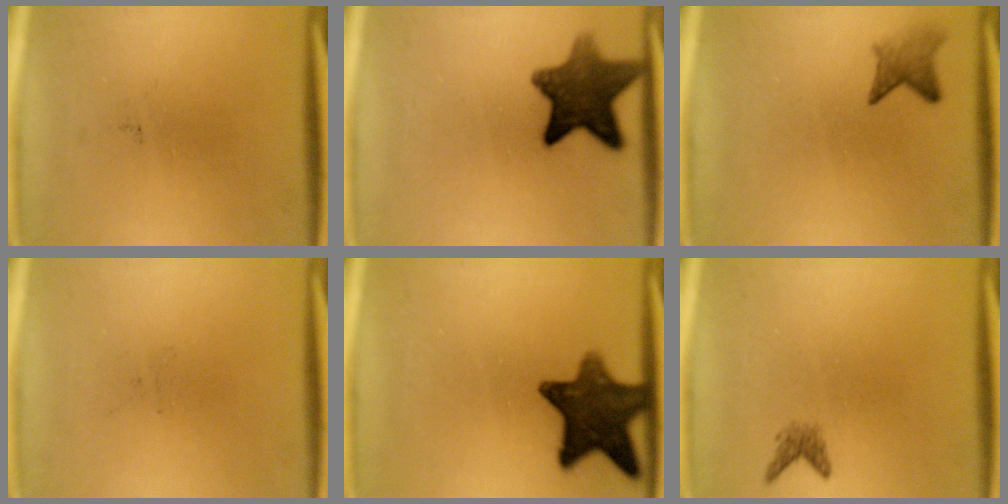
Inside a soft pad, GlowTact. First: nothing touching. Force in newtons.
{"total": 11.1}
{"total": 2.4}
{"total": 0.0}
{"total": 11.7}
{"total": 1.4}